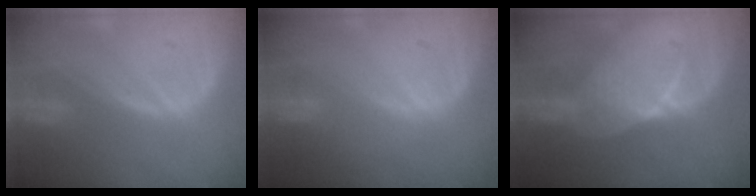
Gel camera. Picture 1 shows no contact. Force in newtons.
{"total": 0.0}
{"total": 7.2, "press": 6.4, "slide": 3.3}